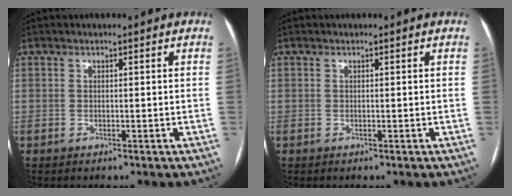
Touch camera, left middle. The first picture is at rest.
{"total": 0.0}